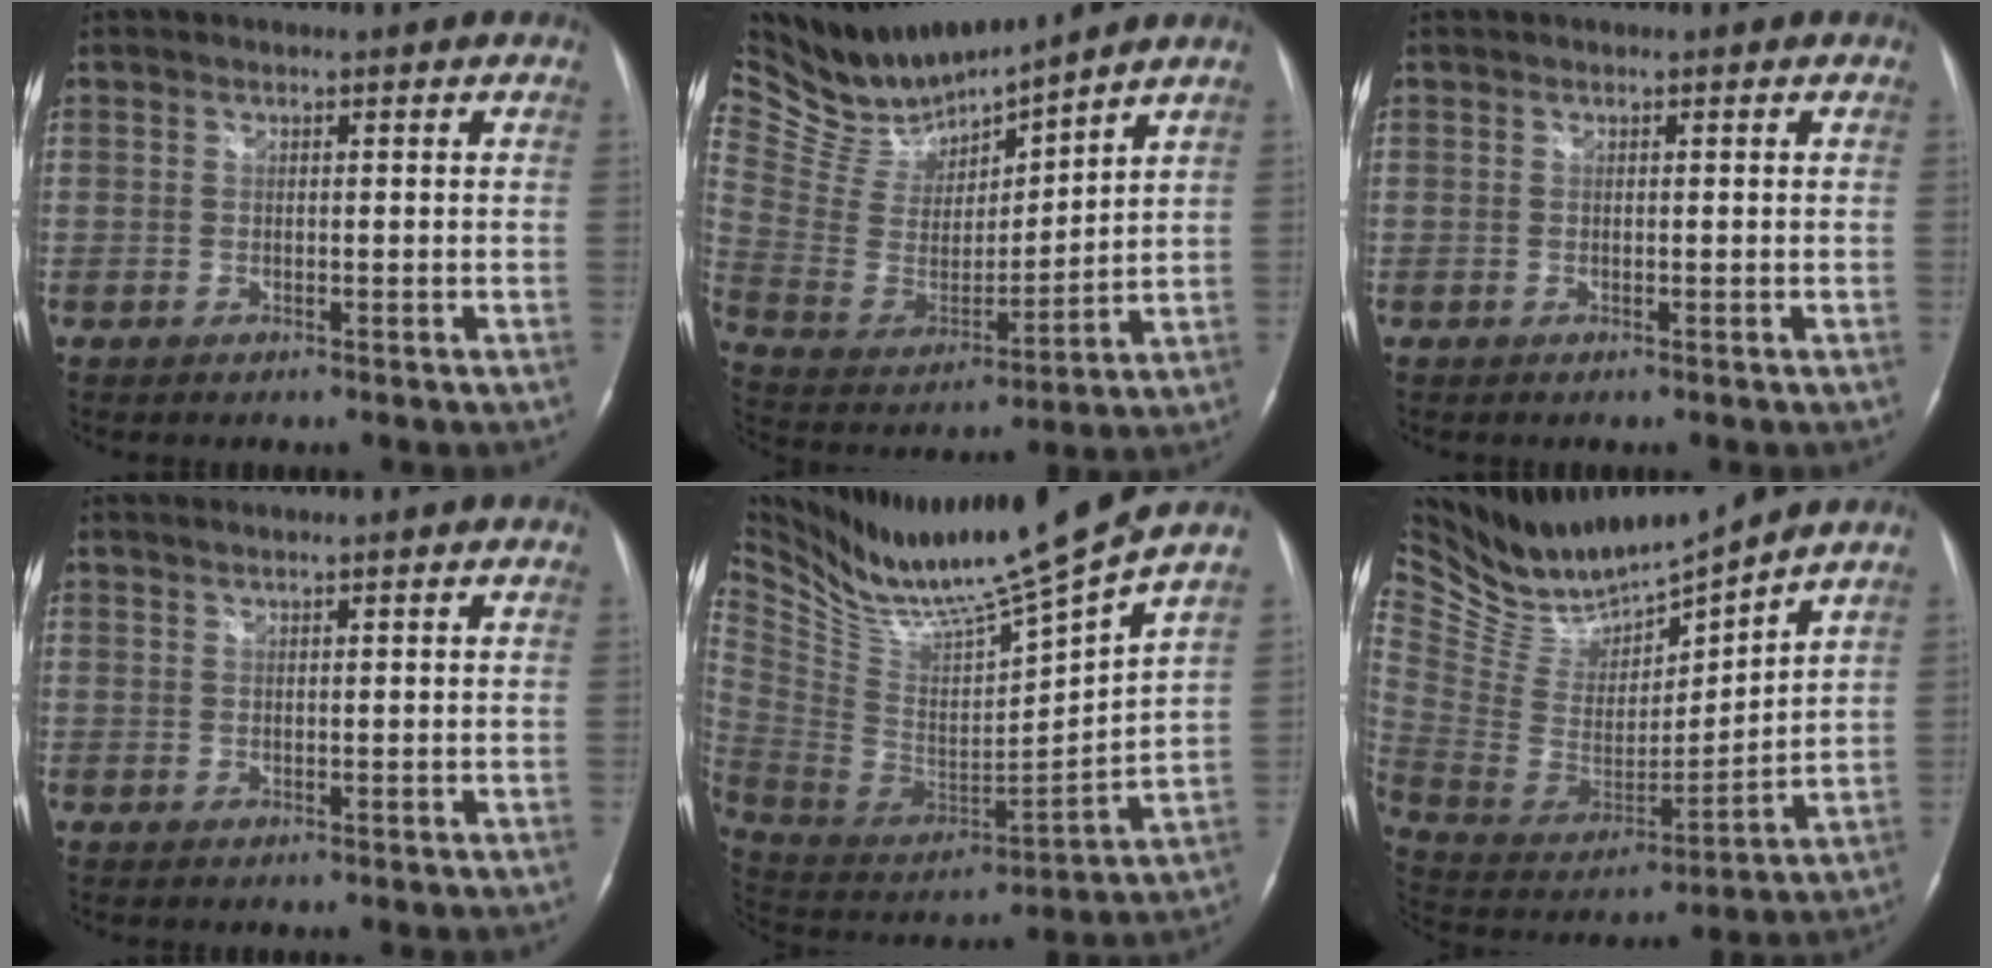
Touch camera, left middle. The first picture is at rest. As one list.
[{"total": 14.9, "force": [14.3, 0.9, 3.9], "torque": [-0.098, -0.010, 0.287]}, {"total": 0.0}, {"total": 1.4, "force": [1.1, -0.4, 0.7], "torque": [-0.015, 0.007, 0.026]}, {"total": 18.7, "force": [16.5, -1.4, 8.6], "torque": [-0.175, -0.055, 0.297]}, {"total": 17.5, "force": [16.8, 1.3, 4.8], "torque": [-0.120, -0.036, 0.318]}]